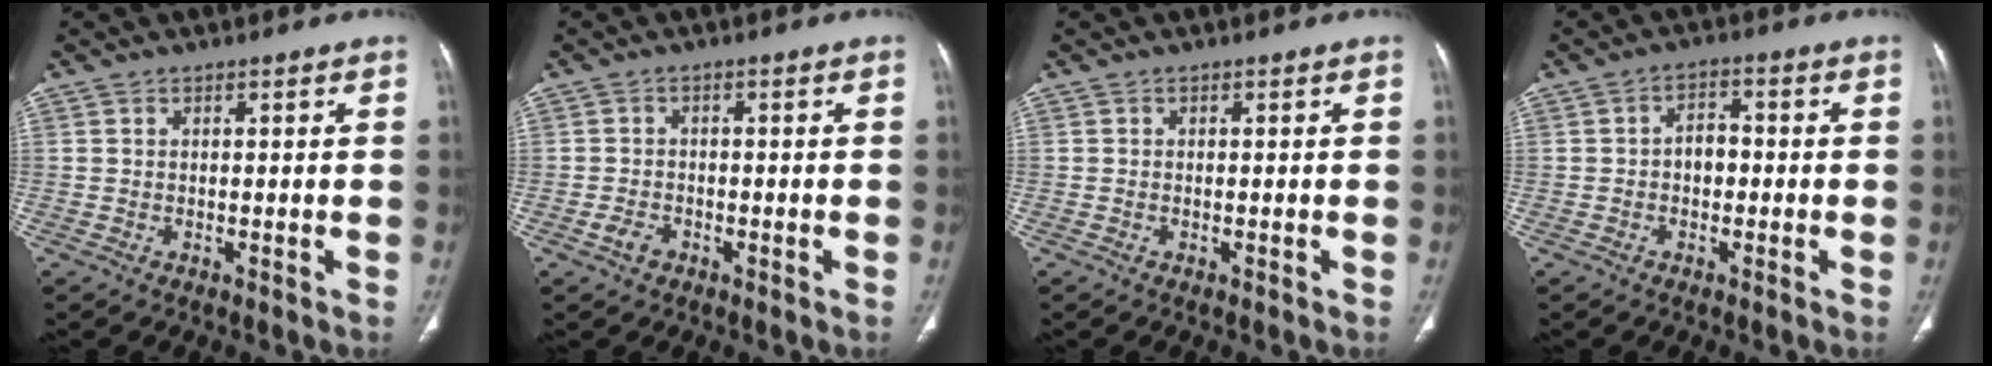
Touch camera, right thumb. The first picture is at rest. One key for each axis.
{"total": 2.3, "fx": -1.1, "fy": 1.7, "fz": 1.1, "tx": -0.021, "ty": 0.008, "tz": -0.019}
{"total": 0.0}
{"total": 3.7, "fx": -0.5, "fy": 2.6, "fz": 2.6, "tx": -0.027, "ty": 0.016, "tz": -0.014}